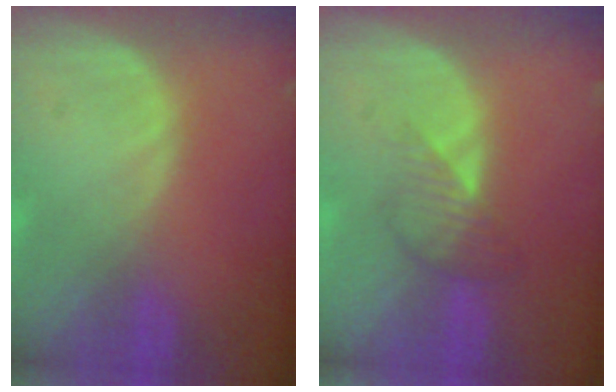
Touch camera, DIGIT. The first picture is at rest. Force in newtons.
{"total": 3.3, "press": 3.1, "slide": 1.0}